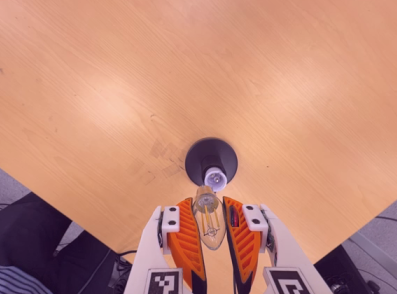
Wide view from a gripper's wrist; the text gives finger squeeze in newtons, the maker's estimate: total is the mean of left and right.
{"total": 21.2, "left": 25.0, "right": 17.4}